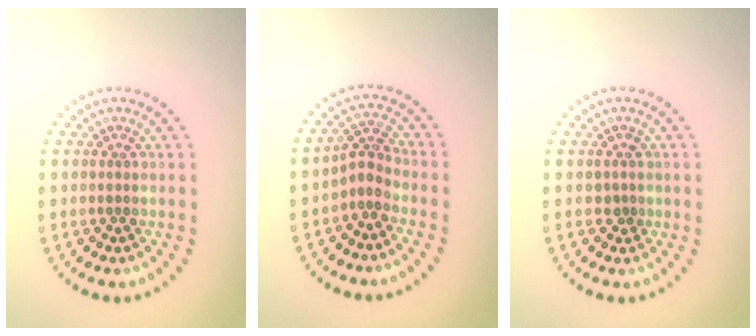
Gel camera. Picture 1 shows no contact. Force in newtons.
{"total": 2.3, "press": 1.6, "slide": 1.7}
{"total": 1.1, "press": 0.8, "slide": 0.7}